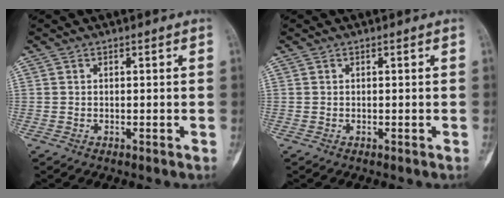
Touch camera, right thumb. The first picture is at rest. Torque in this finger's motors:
{"motor_torque": [0.00, 0.00, 0.06, -0.06, 0.01]}